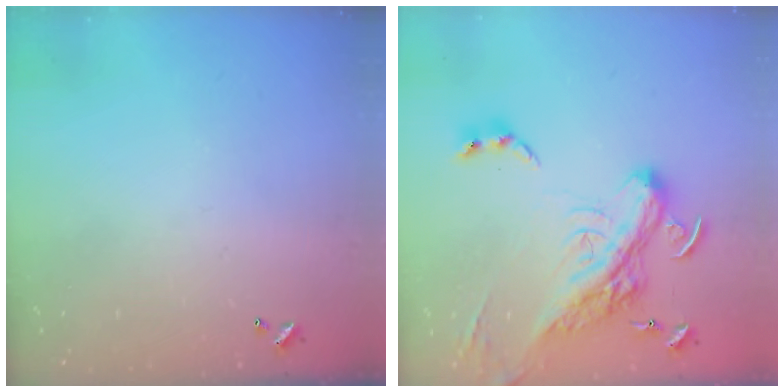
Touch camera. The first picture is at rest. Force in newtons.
{"total": 10.0, "press": 9.8, "slide": 2.3}